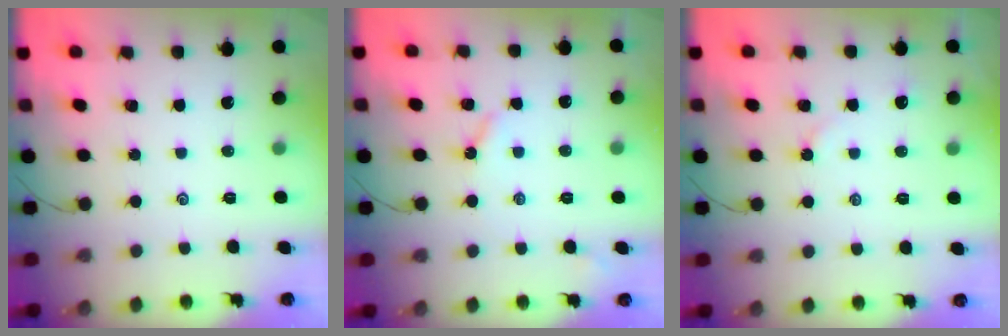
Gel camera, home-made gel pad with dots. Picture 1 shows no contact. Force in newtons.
{"total": 3.0, "press": 2.9, "slide": 0.6}
{"total": 2.7, "press": 2.7, "slide": 0.3}